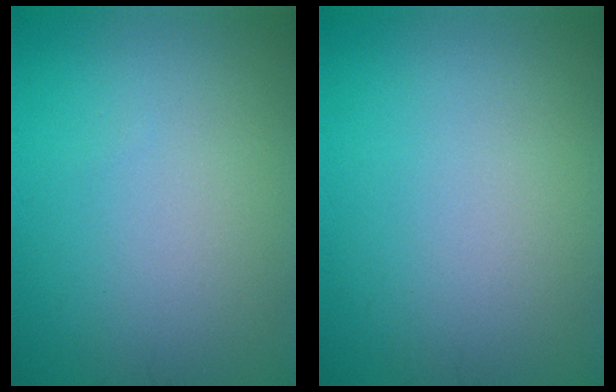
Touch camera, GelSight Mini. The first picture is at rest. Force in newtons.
{"total": 0.0}